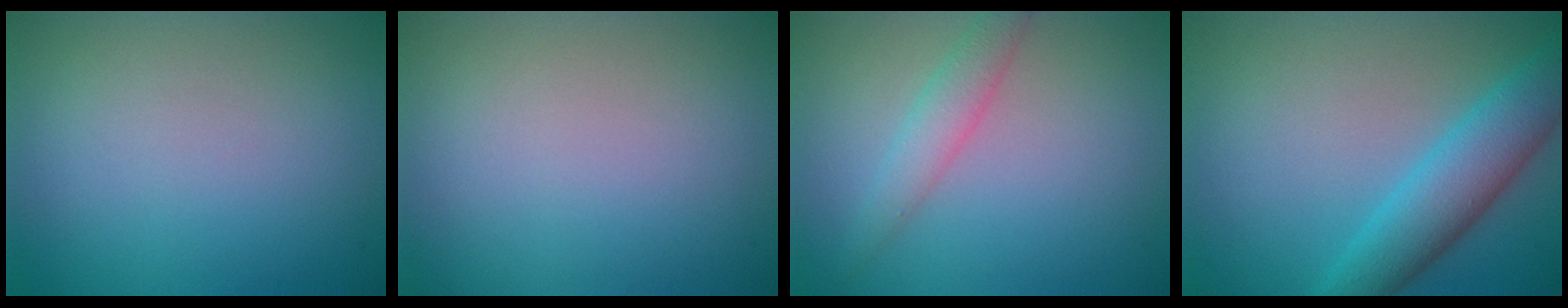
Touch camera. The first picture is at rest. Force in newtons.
{"total": 0.0}
{"total": 2.3, "press": 2.3, "slide": 0.1}
{"total": 5.6, "press": 5.6, "slide": 0.2}